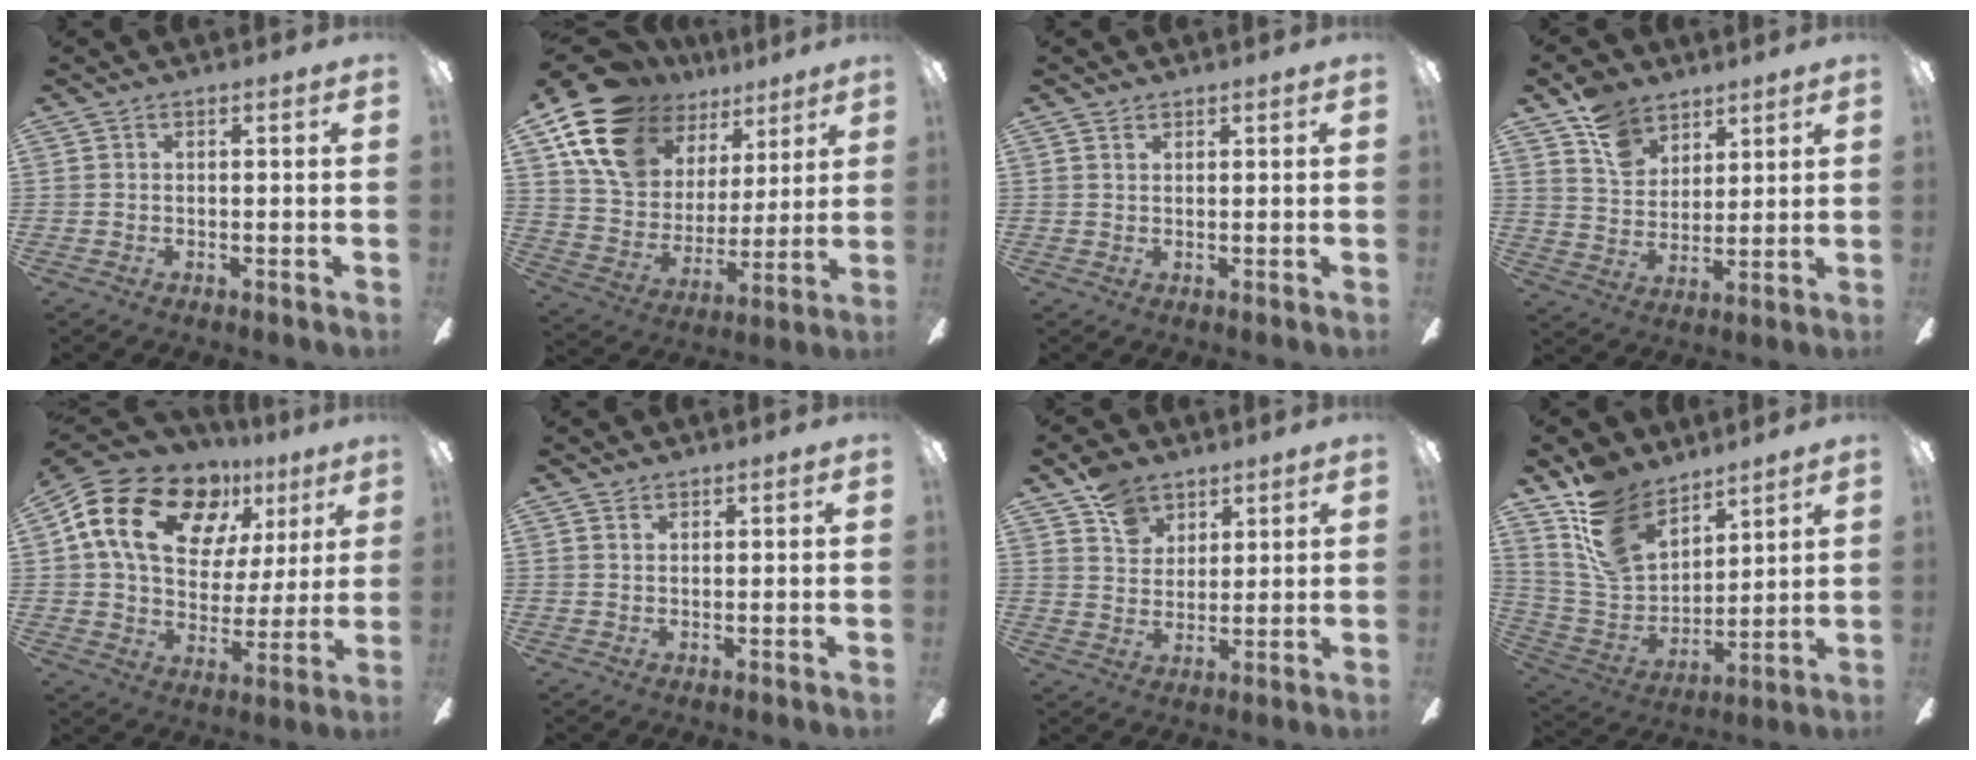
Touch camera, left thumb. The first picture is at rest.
{"total": 19.7, "force": [12.1, 12.6, 9.0], "torque": [-0.182, -0.051, 0.230]}
{"total": 1.2, "force": [1.0, 0.6, 0.4], "torque": [-0.009, 0.001, 0.019]}
{"total": 10.9, "force": [7.6, 7.0, 3.6], "torque": [-0.072, -0.031, 0.147]}
{"total": 20.1, "force": [9.7, 13.3, 11.6], "torque": [-0.201, -0.027, 0.181]}
{"total": 1.4, "force": [1.1, 0.7, 0.3], "torque": [-0.006, 0.000, 0.022]}
{"total": 8.8, "force": [6.1, 5.8, 2.7], "torque": [-0.047, -0.021, 0.116]}
{"total": 15.7, "force": [11.2, 9.0, 6.3], "torque": [-0.146, -0.058, 0.220]}